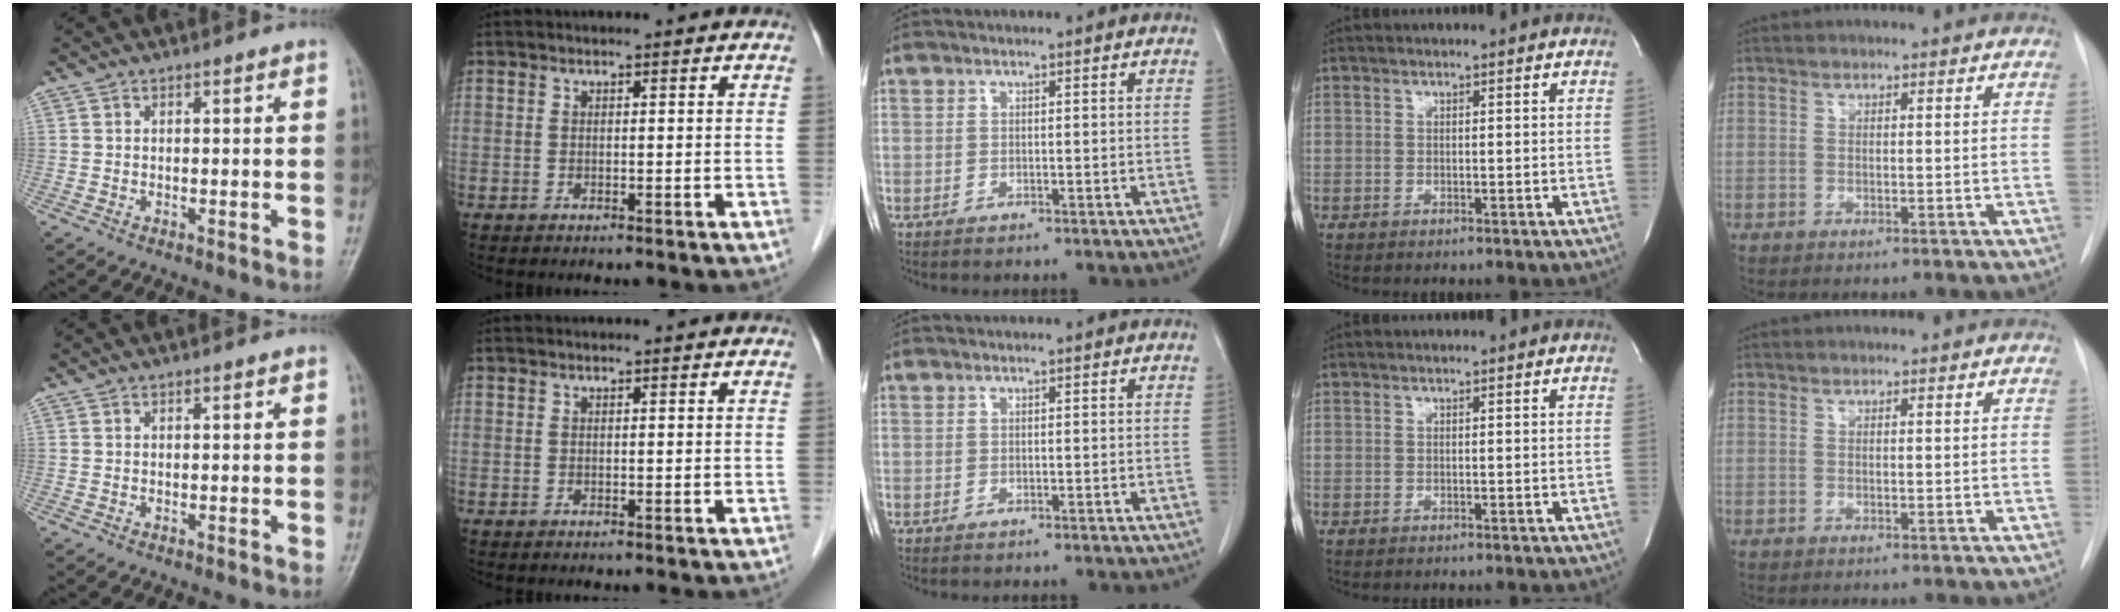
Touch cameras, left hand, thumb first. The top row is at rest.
{}